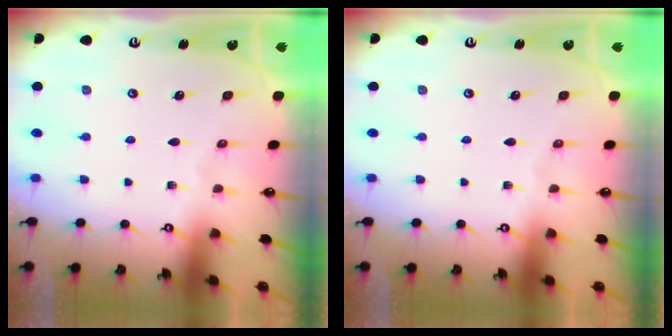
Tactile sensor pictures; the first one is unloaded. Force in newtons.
{"total": 0.0}